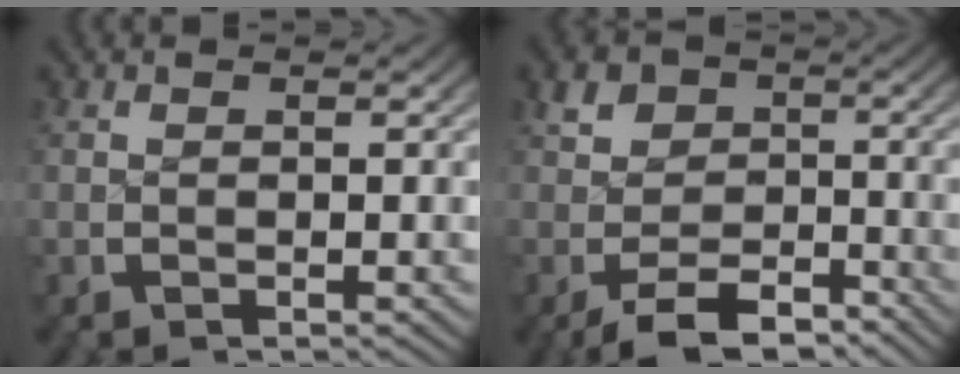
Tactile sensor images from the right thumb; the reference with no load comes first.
{"total": 5.3, "force": [-2.8, 3.7, 2.6], "torque": [-0.036, -0.025, -0.041]}